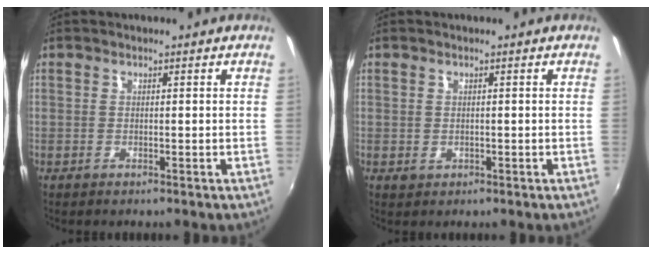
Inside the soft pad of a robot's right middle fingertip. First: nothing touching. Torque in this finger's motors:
{"motor_torque": [0.42, -0.24, 0.00, 0.02]}